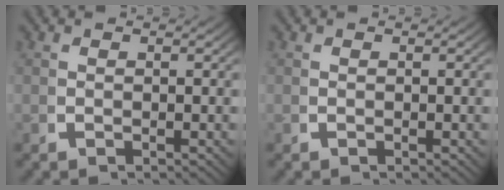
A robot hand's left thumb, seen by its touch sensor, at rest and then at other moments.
{"total": 0.0}